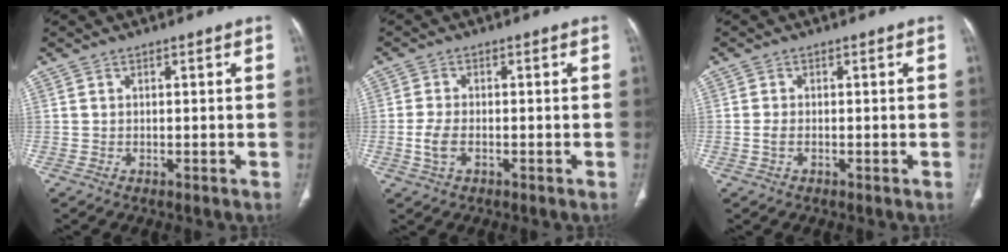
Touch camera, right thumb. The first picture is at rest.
{"total": 3.8, "force": [-1.1, 2.2, 2.9], "torque": [-0.068, 0.005, -0.020]}
{"total": 1.8, "force": [-0.5, 1.2, 1.2], "torque": [-0.026, 0.001, -0.010]}